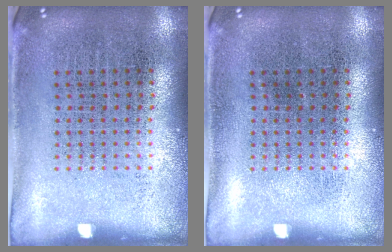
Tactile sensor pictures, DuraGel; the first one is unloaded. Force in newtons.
{"total": 0.0}